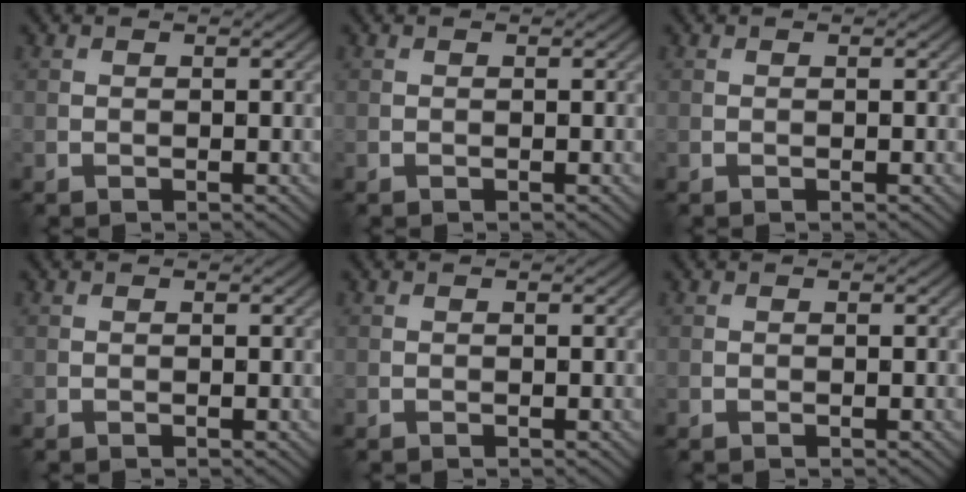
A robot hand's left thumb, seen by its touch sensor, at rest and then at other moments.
{"total": 0.0}
{"total": 0.0}
{"total": 0.0}
{"total": 0.0}
{"total": 0.0}